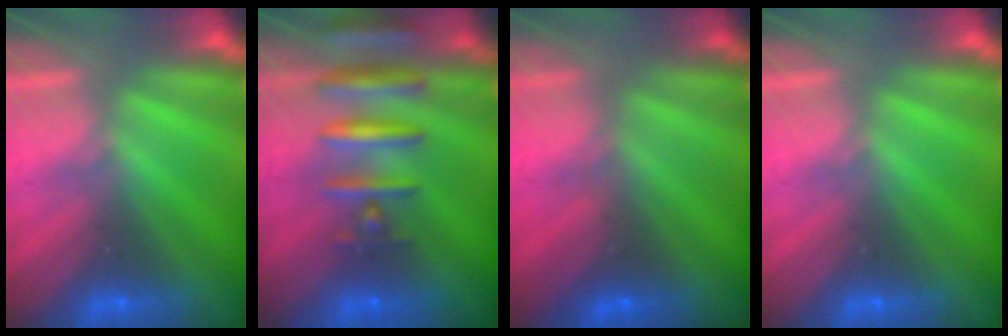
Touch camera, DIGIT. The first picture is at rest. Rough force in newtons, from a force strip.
{"total": 7.3}
{"total": 4.7}
{"total": 0.0}